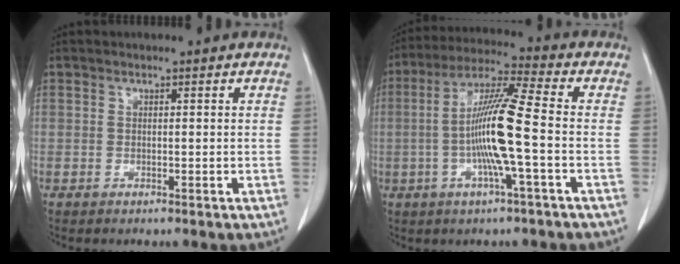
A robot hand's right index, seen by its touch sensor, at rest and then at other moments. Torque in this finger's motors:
{"motor_torque": [2.07, -0.07, 0.57, 0.14]}